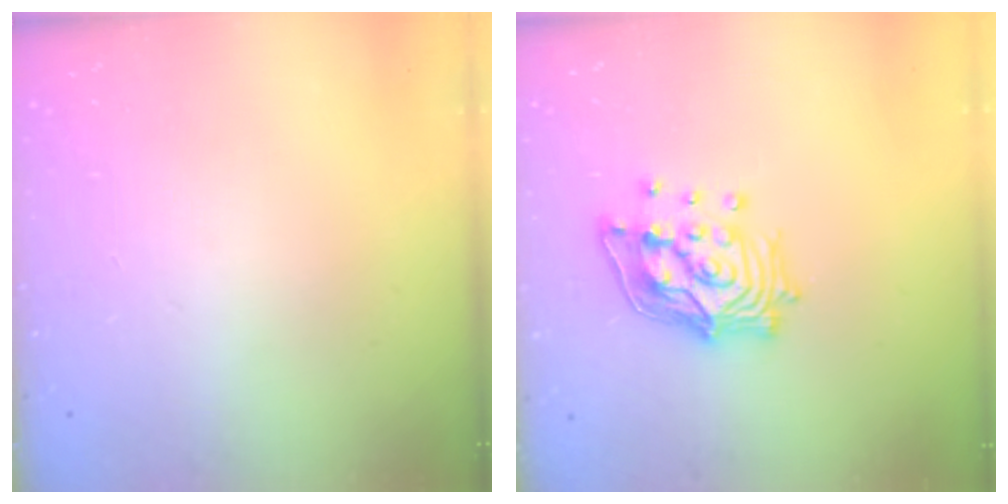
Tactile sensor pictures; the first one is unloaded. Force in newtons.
{"total": 14.1, "press": 14.0, "slide": 1.7}